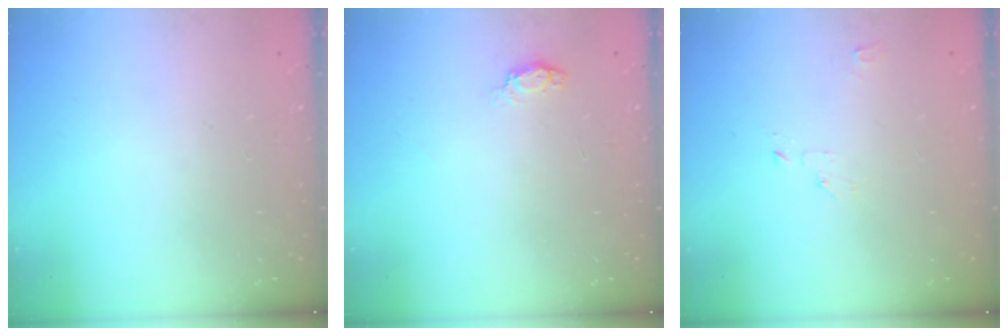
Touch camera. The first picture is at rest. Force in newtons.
{"total": 3.5, "press": 3.5, "slide": 0.3}
{"total": 2.1, "press": 2.1, "slide": 0.2}